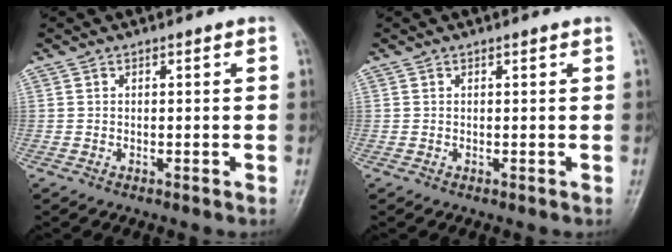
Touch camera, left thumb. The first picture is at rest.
{"total": 0.0}